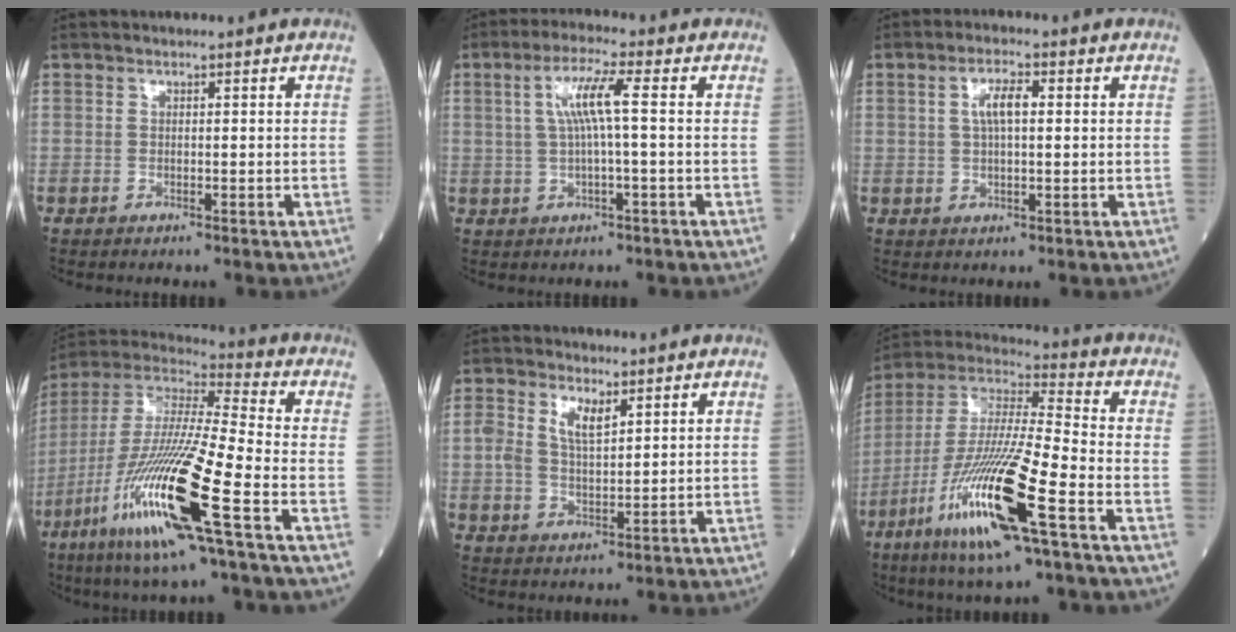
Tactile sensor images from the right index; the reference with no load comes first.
{"total": 6.0, "force": [0.8, -0.1, 6.0], "torque": [-0.119, 0.014, 0.018]}
{"total": 4.1, "force": [0.9, 1.1, 3.9], "torque": [-0.075, 0.010, 0.016]}
{"total": 21.0, "force": [-8.9, 0.5, 19.0], "torque": [-0.422, -0.049, -0.179]}
{"total": 5.4, "force": [2.3, 2.5, 4.2], "torque": [-0.091, 0.015, 0.050]}
{"total": 19.0, "force": [-8.6, 1.1, 16.9], "torque": [-0.373, -0.039, -0.167]}